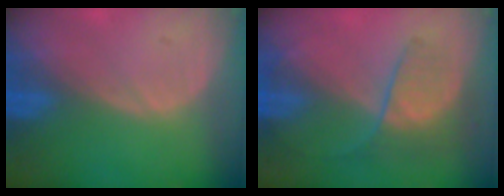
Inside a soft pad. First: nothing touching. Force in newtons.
{"total": 6.6, "press": 6.0, "slide": 2.8}